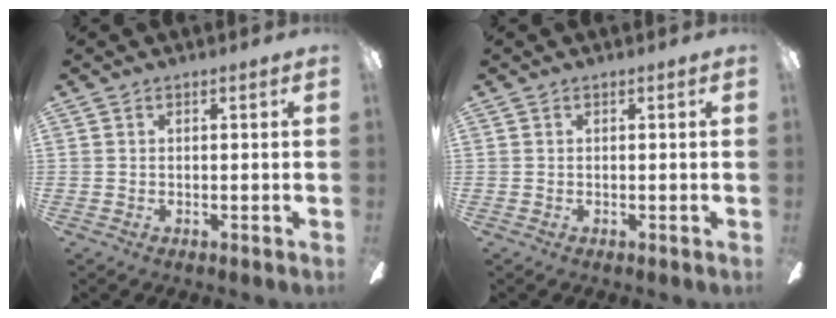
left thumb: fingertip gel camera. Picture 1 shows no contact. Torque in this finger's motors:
{"motor_torque": [0.00, 0.00, 0.28, -0.28, 0.00]}